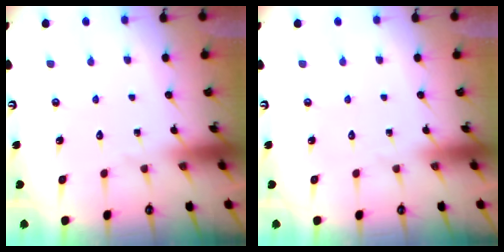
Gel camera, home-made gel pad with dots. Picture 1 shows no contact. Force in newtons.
{"total": 0.0}